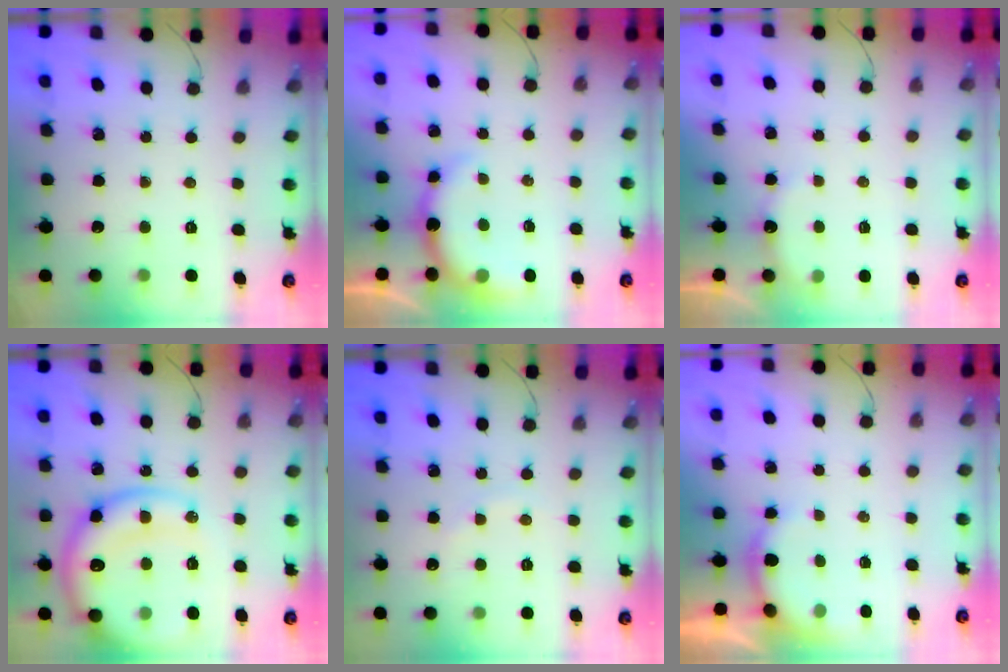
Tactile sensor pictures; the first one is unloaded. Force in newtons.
{"total": 7.2, "press": 7.1, "slide": 1.3}
{"total": 5.6, "press": 5.5, "slide": 1.1}
{"total": 18.7, "press": 18.3, "slide": 3.8}
{"total": 3.4, "press": 3.2, "slide": 1.0}
{"total": 5.2, "press": 5.2, "slide": 0.5}